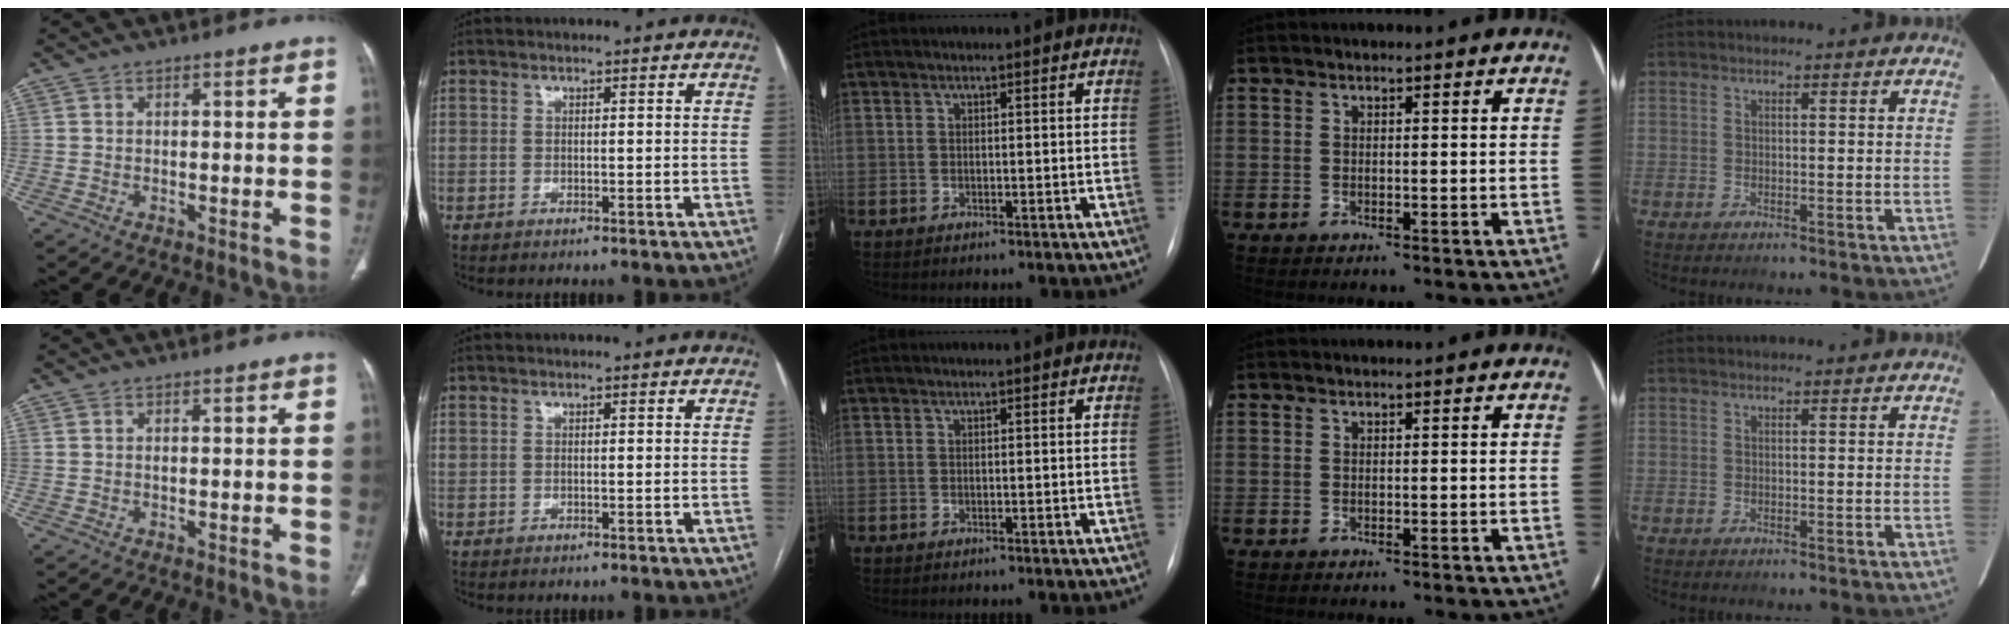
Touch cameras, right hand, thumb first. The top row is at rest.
{}